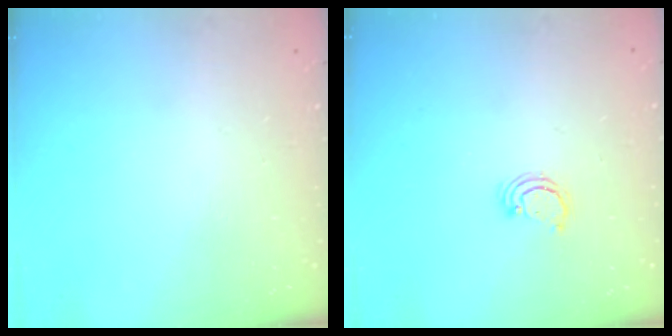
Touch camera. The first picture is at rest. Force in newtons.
{"total": 2.6, "press": 2.6, "slide": 0.3}